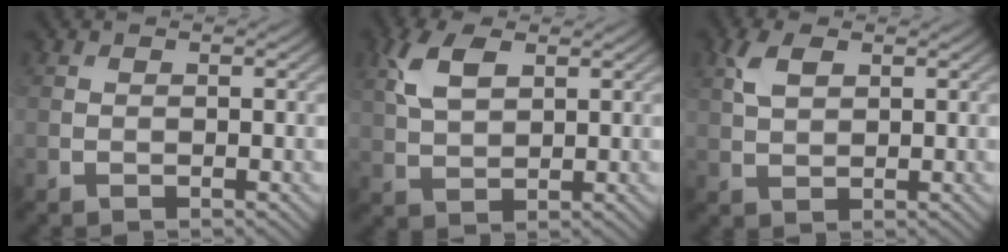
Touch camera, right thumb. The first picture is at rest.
{"total": 6.0, "force": [2.6, 3.1, 4.4], "torque": [-0.110, 0.007, 0.051]}
{"total": 3.7, "force": [1.7, 2.0, 2.7], "torque": [-0.068, 0.006, 0.034]}